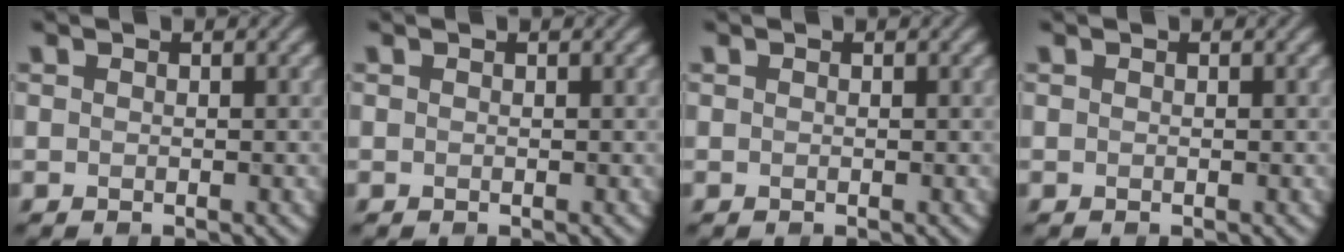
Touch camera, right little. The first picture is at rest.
{"total": 0.0}
{"total": 0.0}
{"total": 0.0}